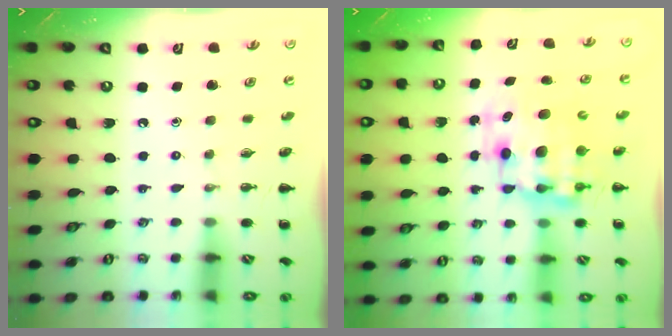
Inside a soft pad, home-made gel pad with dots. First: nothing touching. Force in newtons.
{"total": 11.3, "press": 10.9, "slide": 2.8}